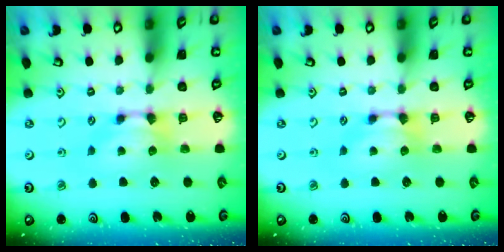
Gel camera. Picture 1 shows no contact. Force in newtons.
{"total": 0.0}